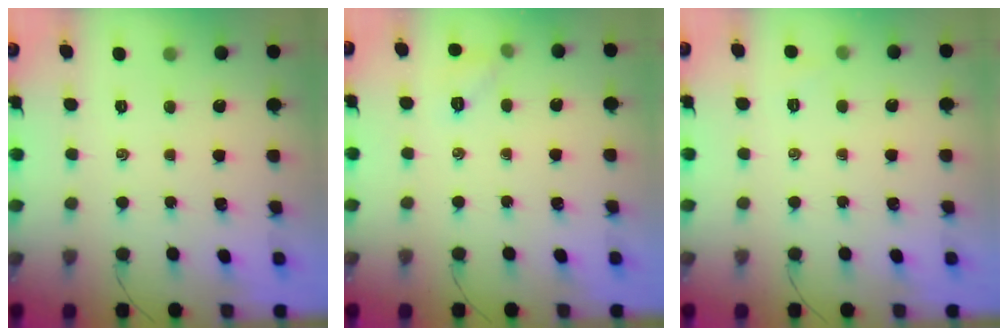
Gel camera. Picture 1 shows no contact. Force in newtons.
{"total": 6.0, "press": 5.7, "slide": 1.7}
{"total": 3.5, "press": 3.4, "slide": 0.9}